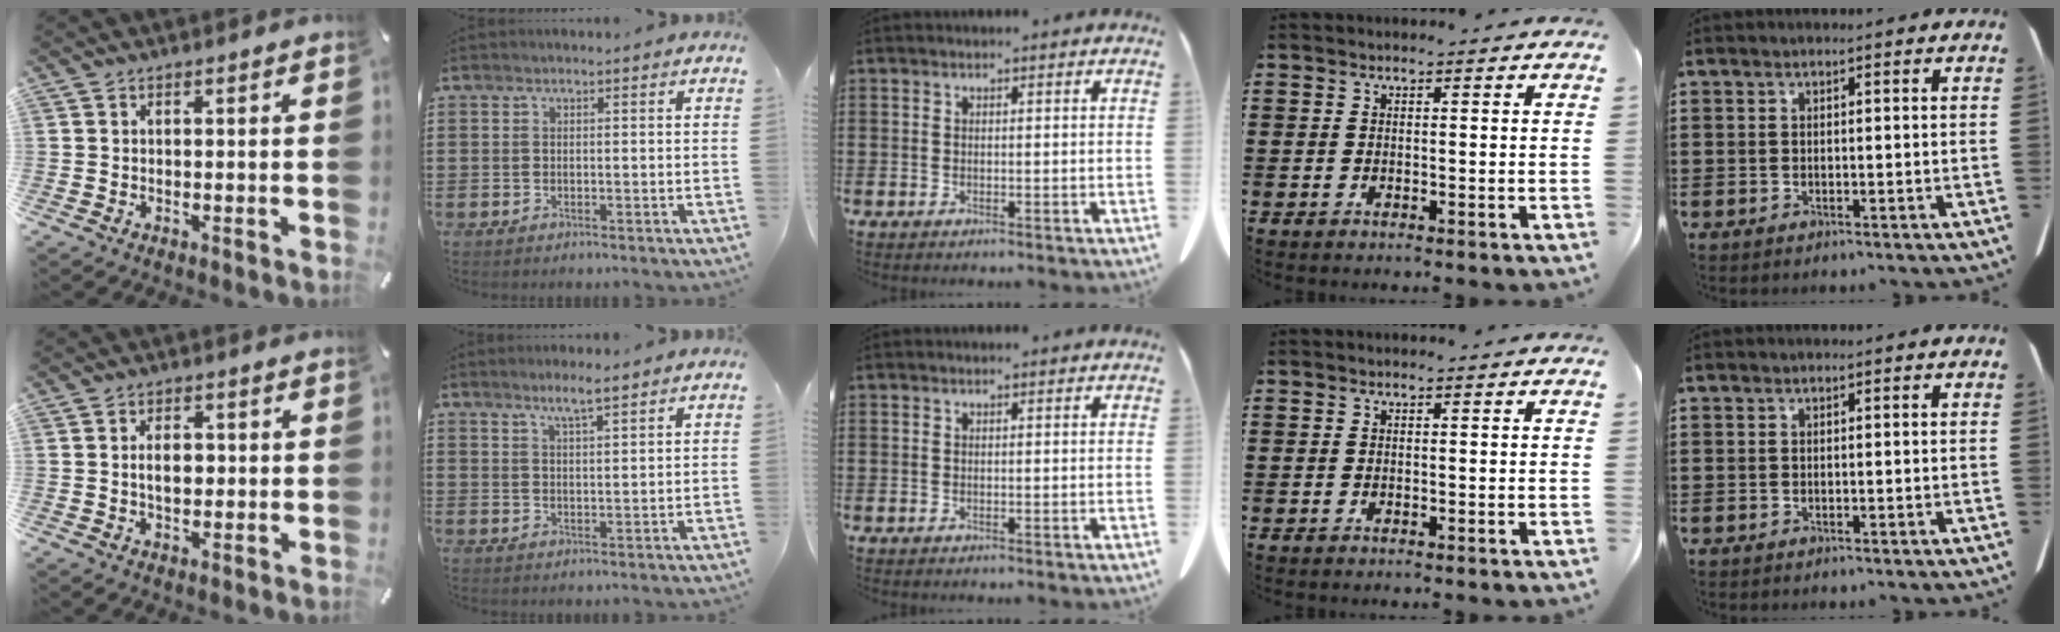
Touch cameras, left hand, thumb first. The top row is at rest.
{"thumb": {"total": 4.4, "force": [0.1, 2.8, 3.4], "torque": [-0.050, 0.002, -0.003]}, "index": {"total": 3.6, "force": [2.9, 0.3, 2.2], "torque": [-0.049, 0.002, 0.050]}}